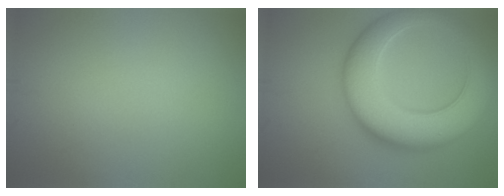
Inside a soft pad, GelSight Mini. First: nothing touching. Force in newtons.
{"total": 9.7, "press": 9.7, "slide": 0.2}